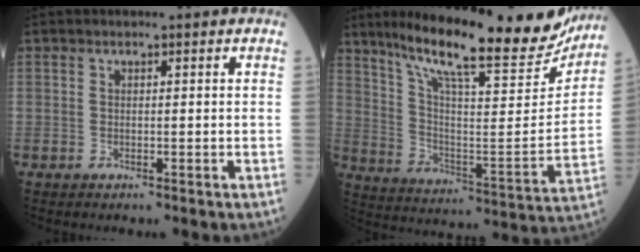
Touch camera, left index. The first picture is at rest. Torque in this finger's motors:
{"motor_torque": [0.08, -0.86, 0.28, 0.14]}